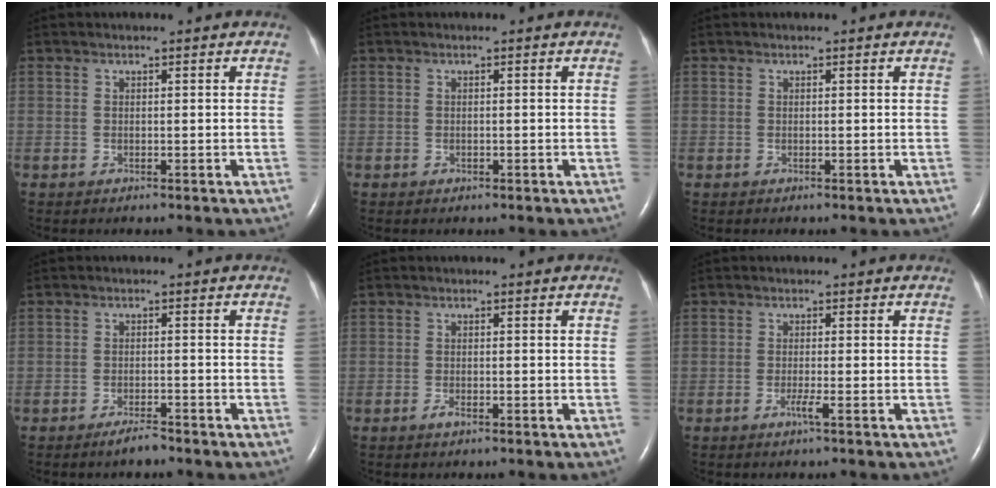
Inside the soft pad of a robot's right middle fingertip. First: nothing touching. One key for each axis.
{"total": 0.0}
{"total": 0.0}
{"total": 2.3, "fx": -2.0, "fy": 0.3, "fz": 1.1, "tx": -0.026, "ty": -0.003, "tz": -0.033}
{"total": 1.0, "fx": -0.7, "fy": 0.3, "fz": 0.7, "tx": -0.019, "ty": -0.001, "tz": -0.011}
{"total": 1.5, "fx": -0.8, "fy": -0.3, "fz": 1.2, "tx": -0.027, "ty": -0.003, "tz": -0.015}